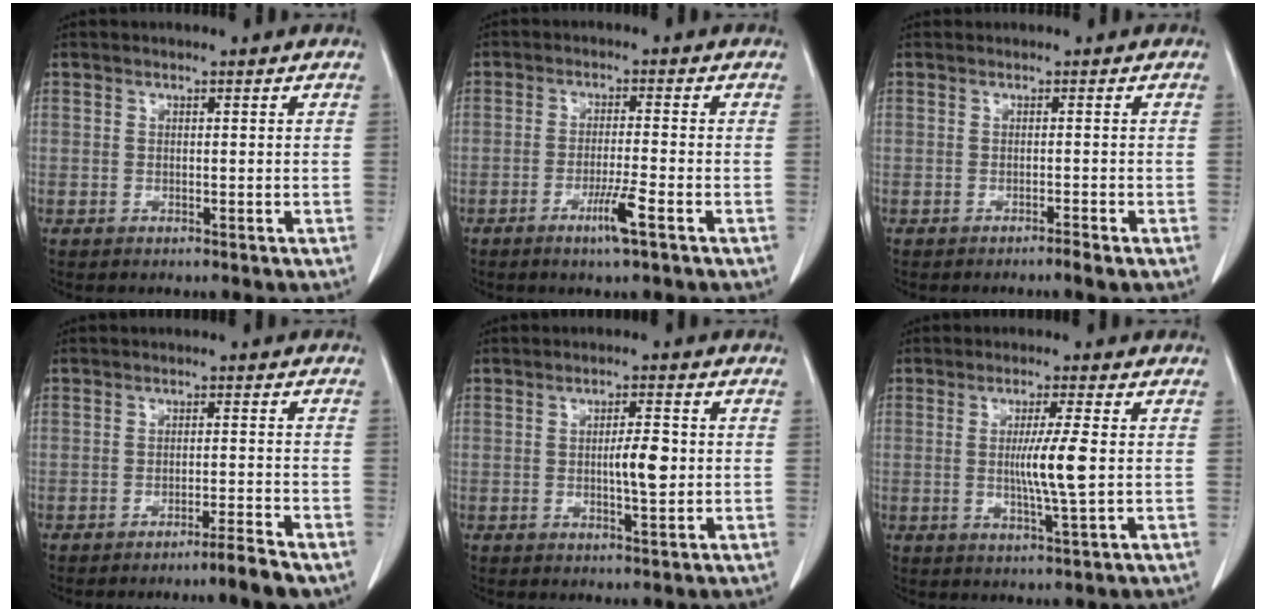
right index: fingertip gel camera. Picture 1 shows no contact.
{"total": 4.7, "force": [-2.5, -0.5, 4.0], "torque": [-0.074, -0.010, -0.047]}
{"total": 0.7, "force": [-0.6, -0.1, 0.4], "torque": [-0.009, 0.000, -0.009]}
{"total": 4.1, "force": [-3.2, -0.6, 2.4], "torque": [-0.033, -0.006, -0.053]}
{"total": 4.5, "force": [-0.2, 0.8, 4.4], "torque": [-0.073, 0.000, -0.002]}
{"total": 6.2, "force": [-0.1, -0.7, 6.2], "torque": [-0.114, -0.012, 0.000]}